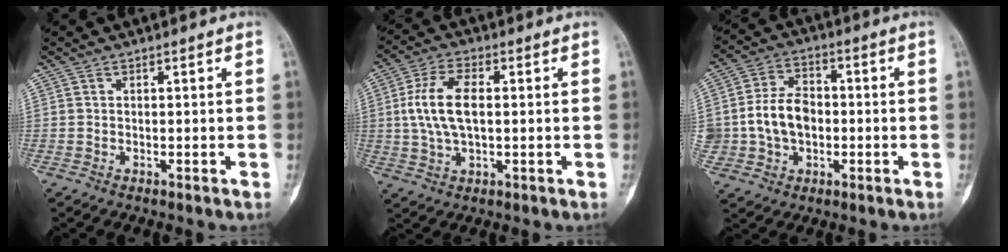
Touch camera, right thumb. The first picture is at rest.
{"total": 10.0, "force": [0.8, 5.2, 8.5], "torque": [-0.175, 0.008, 0.017]}
{"total": 10.2, "force": [-0.9, 7.7, 6.6], "torque": [-0.097, 0.019, -0.015]}